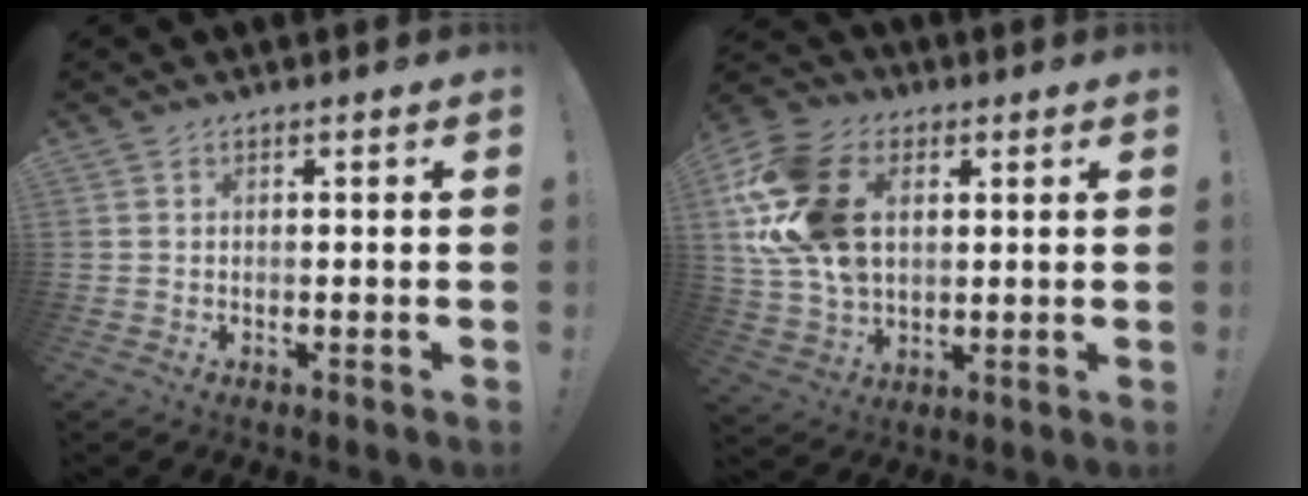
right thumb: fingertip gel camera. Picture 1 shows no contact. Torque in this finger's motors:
{"motor_torque": [0.49, 1.13, 1.85, -0.03, 0.72]}